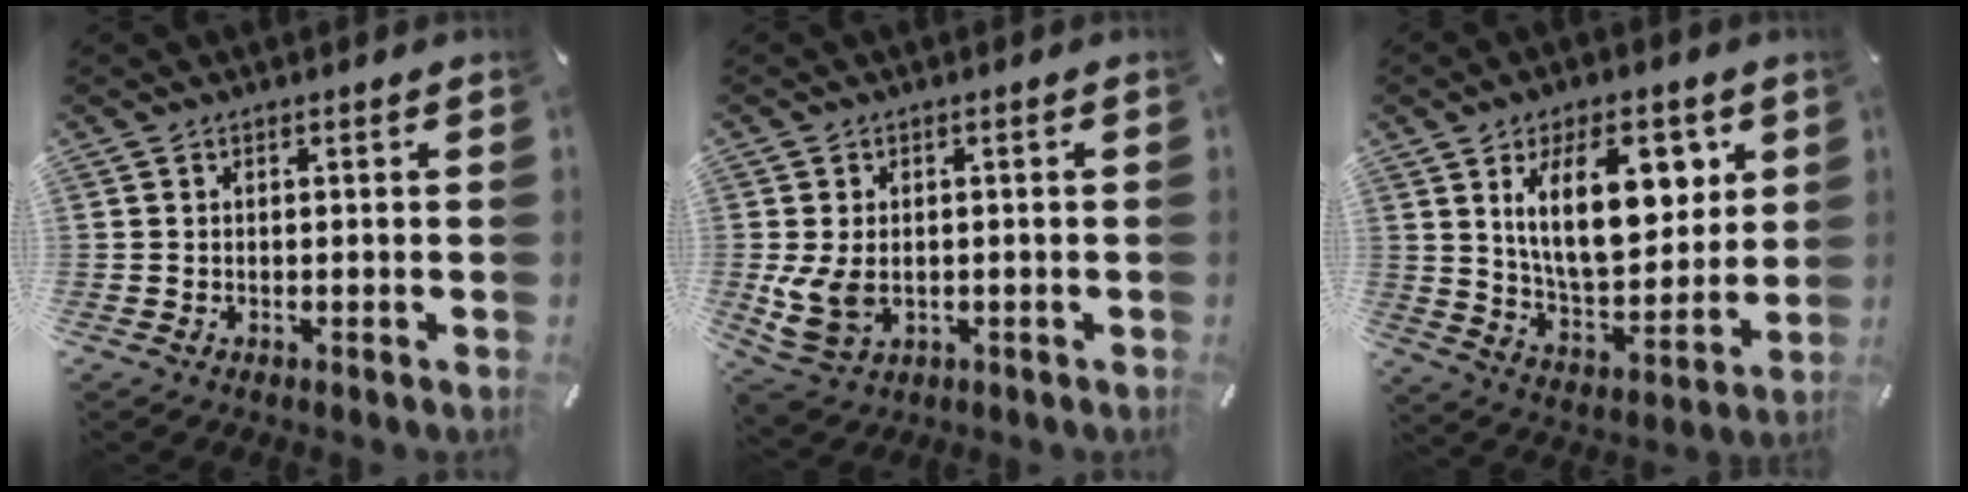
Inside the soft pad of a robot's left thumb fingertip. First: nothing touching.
{"total": 7.5, "force": [-0.5, 5.7, 4.8], "torque": [-0.117, -0.004, -0.006]}
{"total": 18.8, "force": [7.8, 9.6, 14.1], "torque": [-0.236, -0.016, 0.130]}